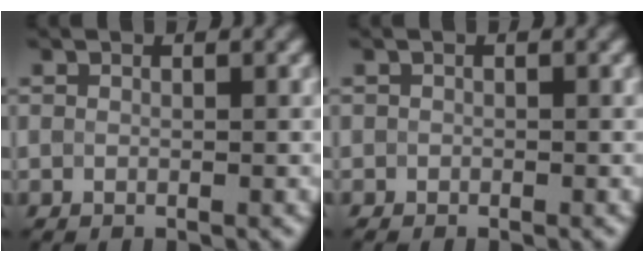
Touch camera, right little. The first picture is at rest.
{"total": 1.0, "force": [-0.8, 0.1, -0.6], "torque": [0.008, -0.006, -0.002]}